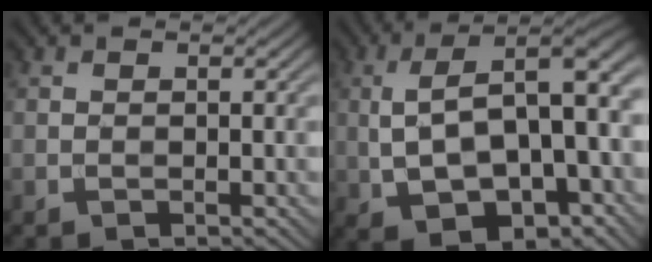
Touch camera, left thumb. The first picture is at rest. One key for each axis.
{"total": 13.8, "fx": 0.4, "fy": 6.5, "fz": 12.1, "tx": -0.220, "ty": -0.004, "tz": 0.013}